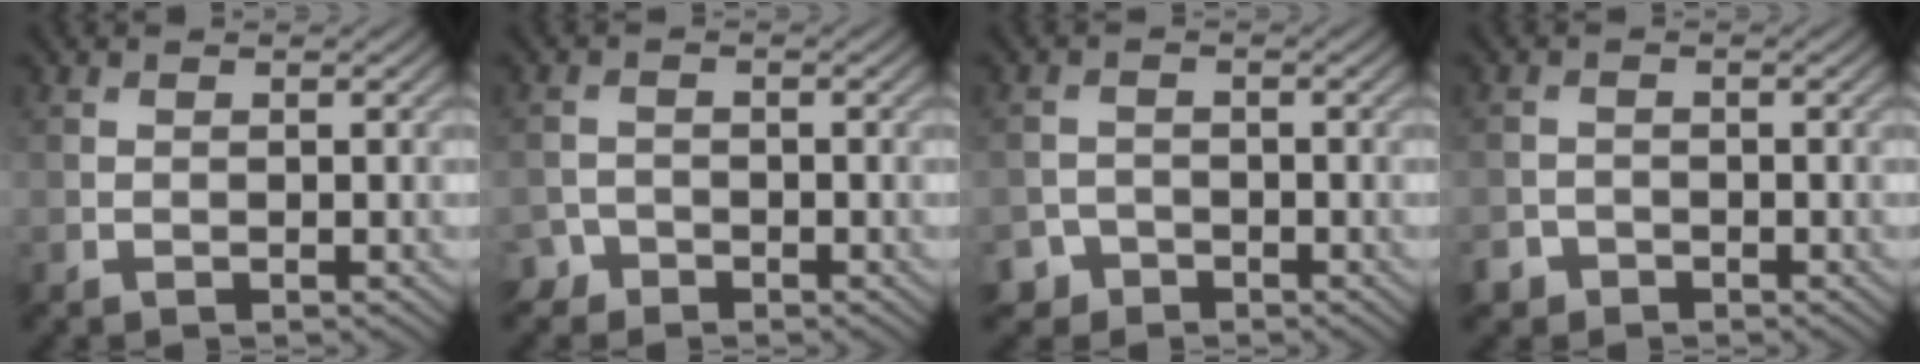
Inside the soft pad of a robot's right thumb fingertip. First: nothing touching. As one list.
[{"total": 1.8, "force": [-1.5, 1.0, 0.0], "torque": [0.002, 0.002, -0.036]}, {"total": 2.3, "force": [-1.8, 1.4, 0.1], "torque": [0.000, 0.001, -0.039]}, {"total": 1.9, "force": [-1.4, 1.2, 0.2], "torque": [-0.004, -0.003, -0.034]}]